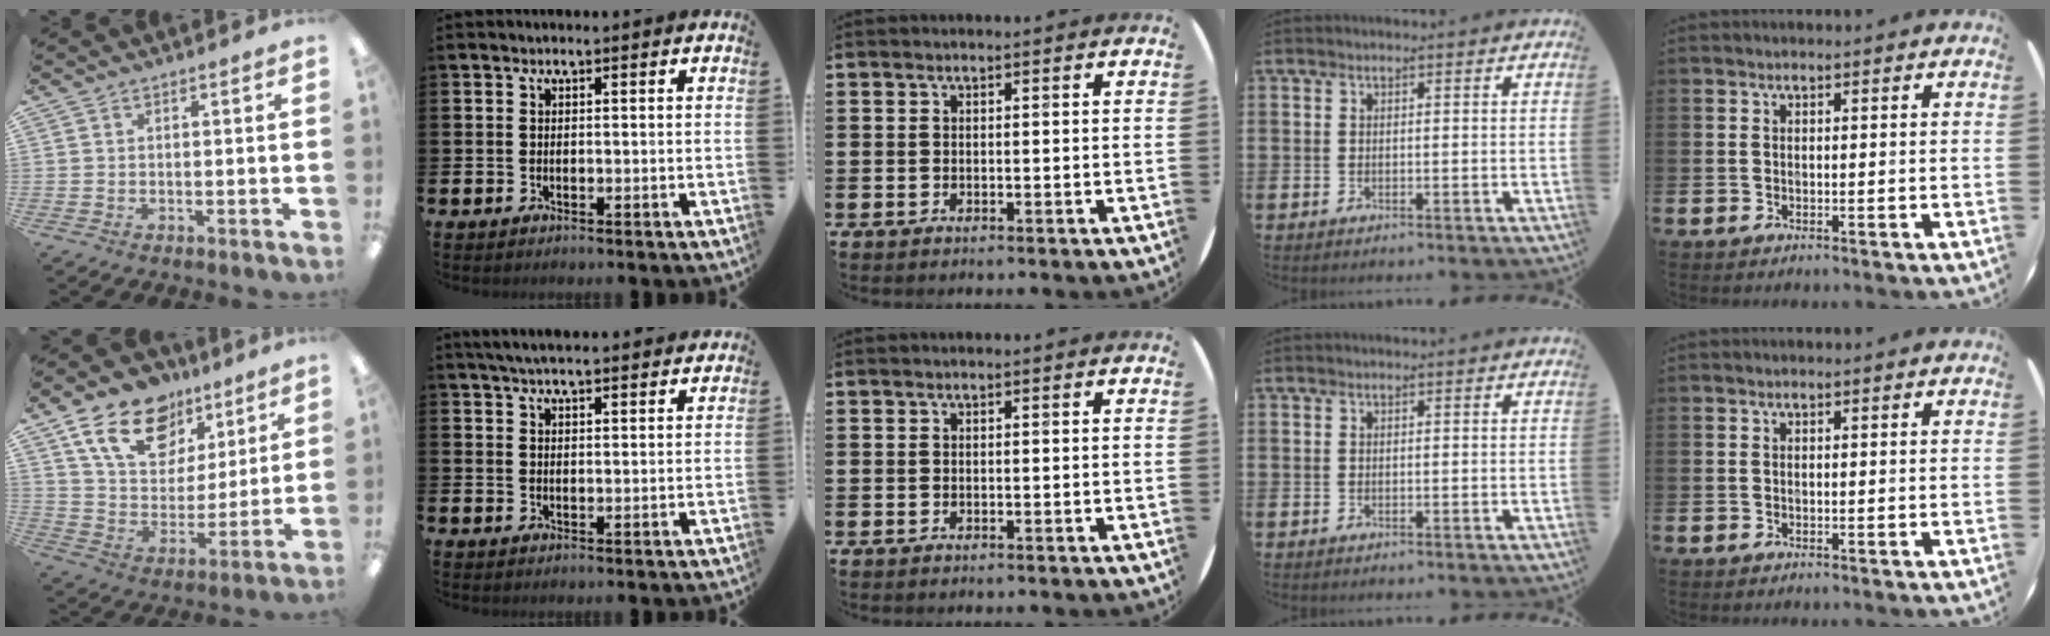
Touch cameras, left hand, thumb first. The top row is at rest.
{"thumb": {"total": 17.5, "force": [10.4, 11.3, 8.4], "torque": [-0.147, -0.041, 0.192]}, "index": {"total": 4.5, "force": [4.3, 0.3, 1.1], "torque": [-0.029, -0.013, 0.078]}}